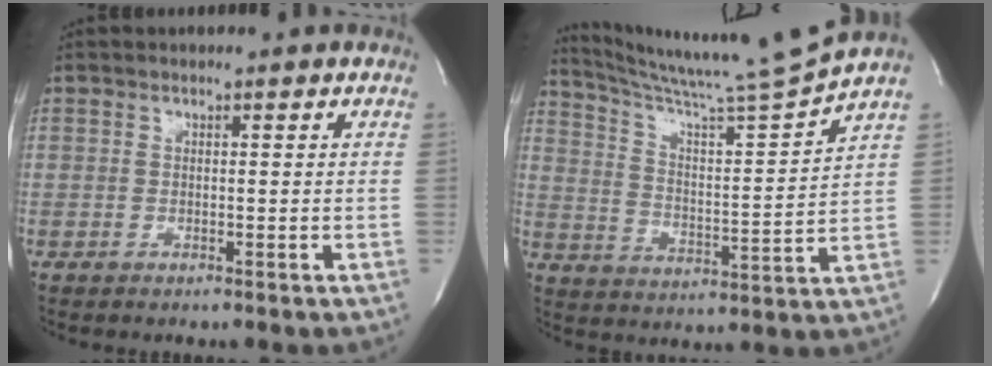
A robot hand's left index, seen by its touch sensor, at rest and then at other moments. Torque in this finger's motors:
{"motor_torque": [-0.62, -0.85, -0.36, 0.00]}